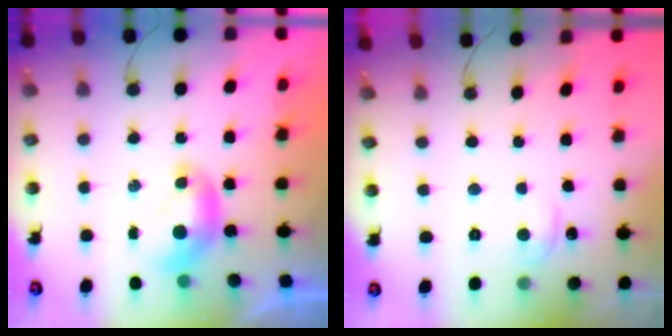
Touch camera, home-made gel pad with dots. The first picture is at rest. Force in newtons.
{"total": 0.0}